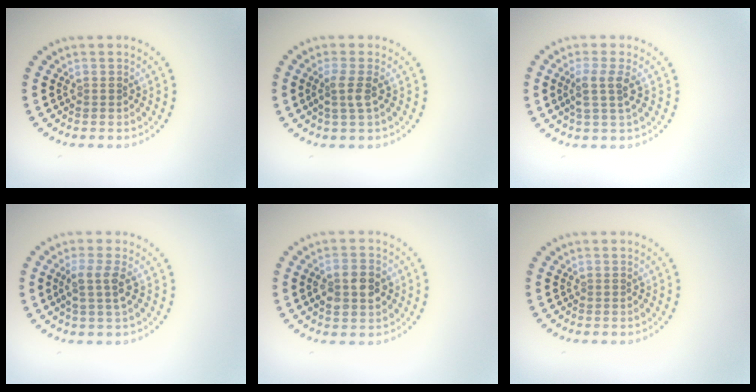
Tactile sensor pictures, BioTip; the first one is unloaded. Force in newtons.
{"total": 1.8, "press": 1.4, "slide": 1.1}
{"total": 2.3, "press": 1.8, "slide": 1.3}
{"total": 2.3, "press": 1.9, "slide": 1.3}
{"total": 3.8, "press": 3.8, "slide": 0.1}
{"total": 0.0}